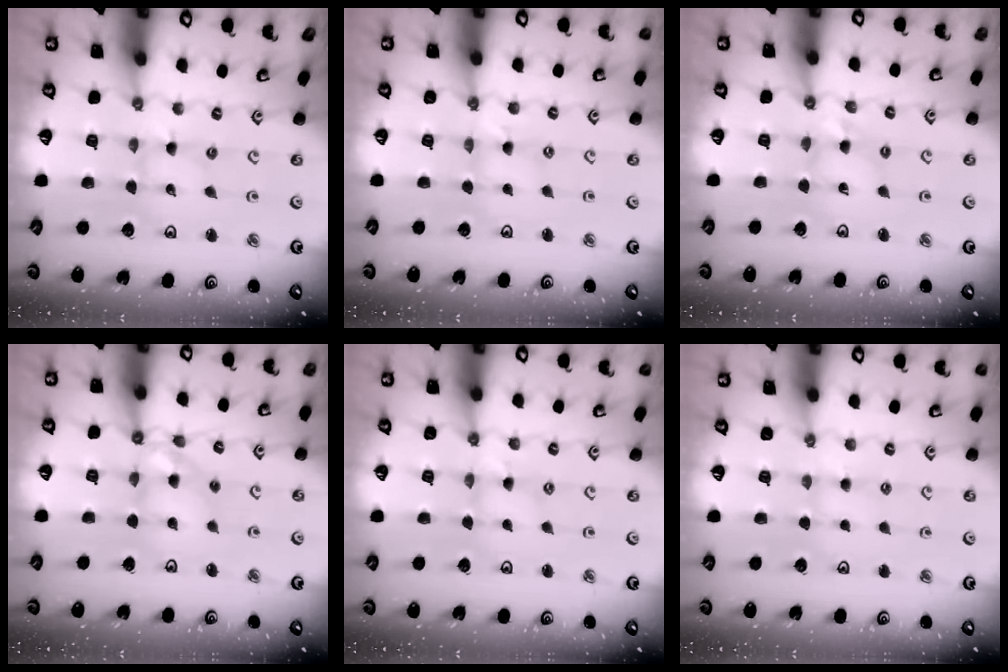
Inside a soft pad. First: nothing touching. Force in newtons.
{"total": 0.7, "press": 0.6, "slide": 0.2}
{"total": 4.8, "press": 4.8, "slide": 0.4}
{"total": 11.4, "press": 11.3, "slide": 1.2}
{"total": 1.1, "press": 1.1, "slide": 0.2}
{"total": 2.3, "press": 2.3, "slide": 0.4}